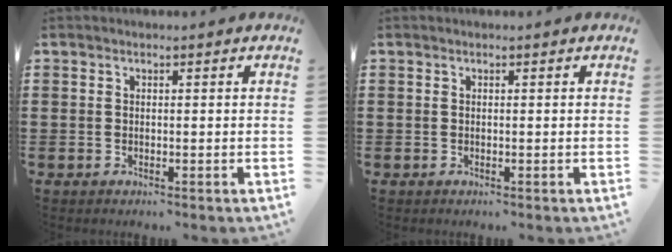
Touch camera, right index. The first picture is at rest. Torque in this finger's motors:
{"motor_torque": [1.22, 0.92, 0.00, 0.00]}